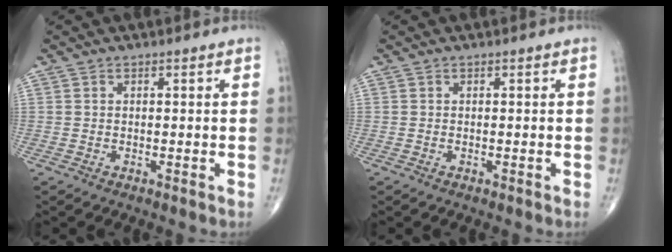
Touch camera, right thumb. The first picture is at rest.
{"total": 0.0}